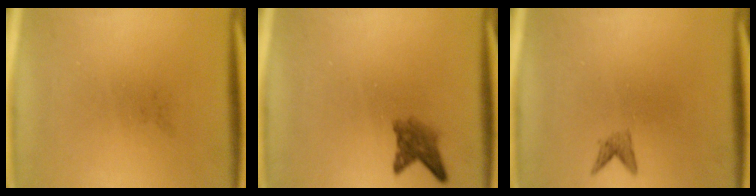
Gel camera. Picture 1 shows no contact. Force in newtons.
{"total": 2.9}
{"total": 1.1}